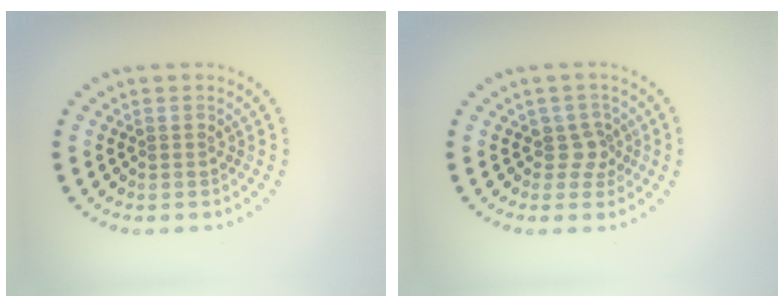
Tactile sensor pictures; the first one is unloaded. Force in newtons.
{"total": 1.9, "press": 1.5, "slide": 1.3}